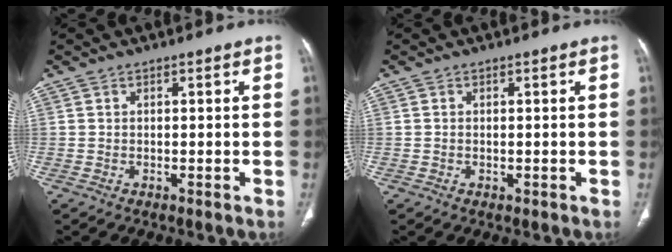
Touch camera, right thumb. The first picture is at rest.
{"total": 0.0}